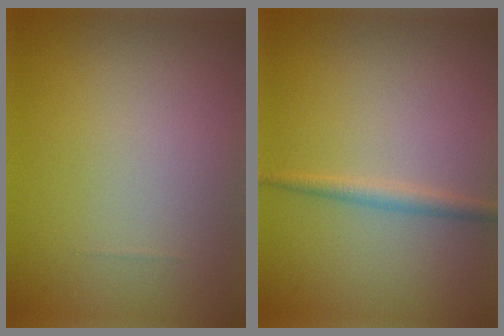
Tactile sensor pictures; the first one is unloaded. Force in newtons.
{"total": 1.4, "press": 1.4, "slide": 0.1}